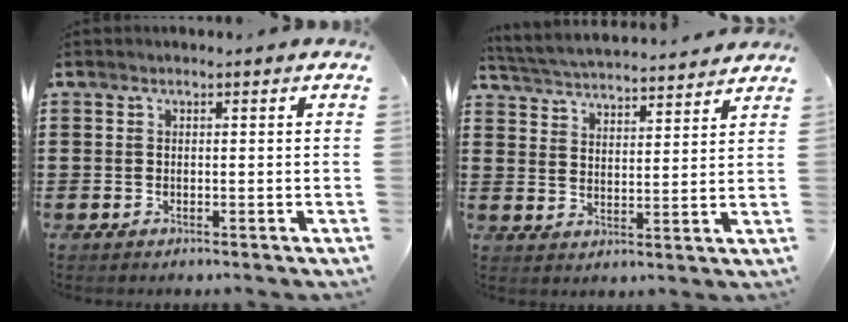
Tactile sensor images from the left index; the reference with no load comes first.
{"total": 4.0, "force": [4.0, -0.3, 0.1], "torque": [-0.023, -0.029, 0.065]}